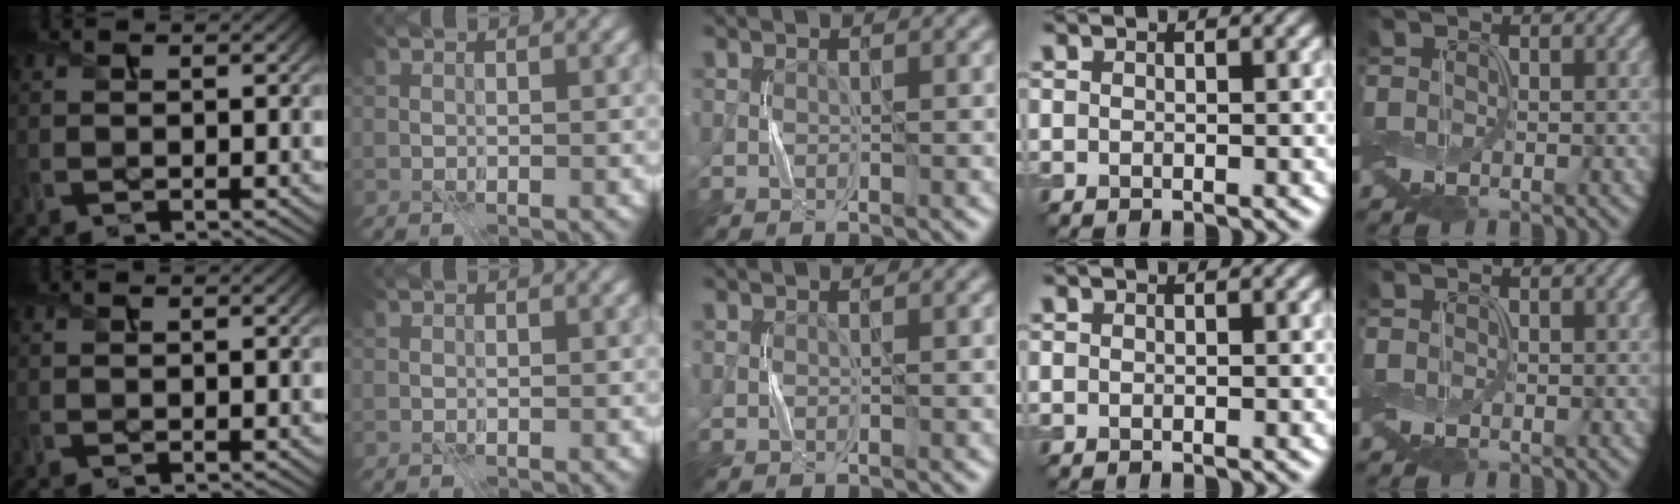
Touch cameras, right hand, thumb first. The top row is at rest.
{}